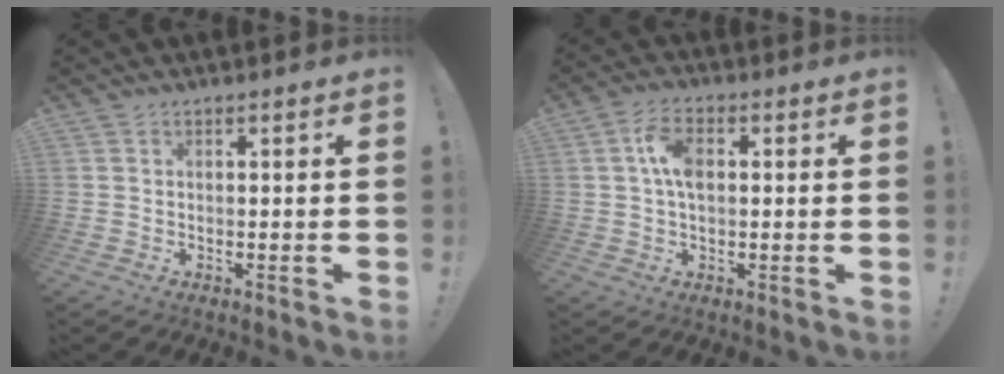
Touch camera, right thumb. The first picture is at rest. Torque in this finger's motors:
{"motor_torque": [0.10, -0.02, 0.96, -0.09, 0.03]}